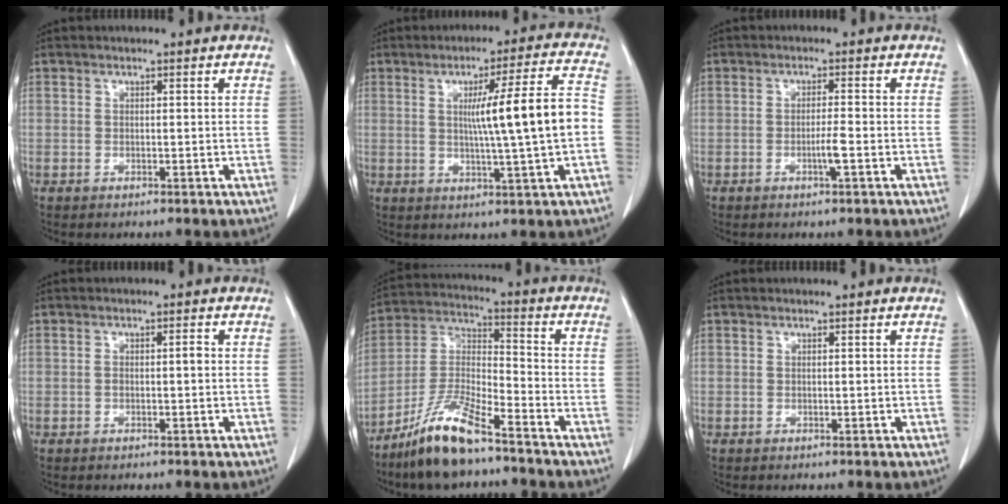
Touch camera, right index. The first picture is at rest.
{"total": 11.4, "force": [0.0, -1.0, 11.3], "torque": [-0.172, 0.005, 0.004]}
{"total": 2.4, "force": [-0.9, -0.2, 2.2], "torque": [-0.042, -0.003, -0.016]}
{"total": 1.4, "force": [-0.2, 0.4, 1.3], "torque": [-0.023, 0.002, -0.002]}
{"total": 12.4, "force": [-9.2, 2.0, 8.1], "torque": [-0.171, -0.010, -0.176]}
{"total": 0.0}